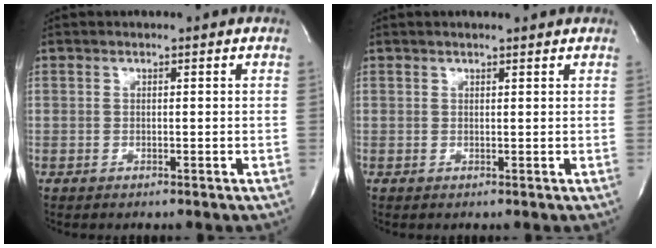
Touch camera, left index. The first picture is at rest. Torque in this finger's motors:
{"motor_torque": [0.71, -0.72, 0.30, 0.06]}